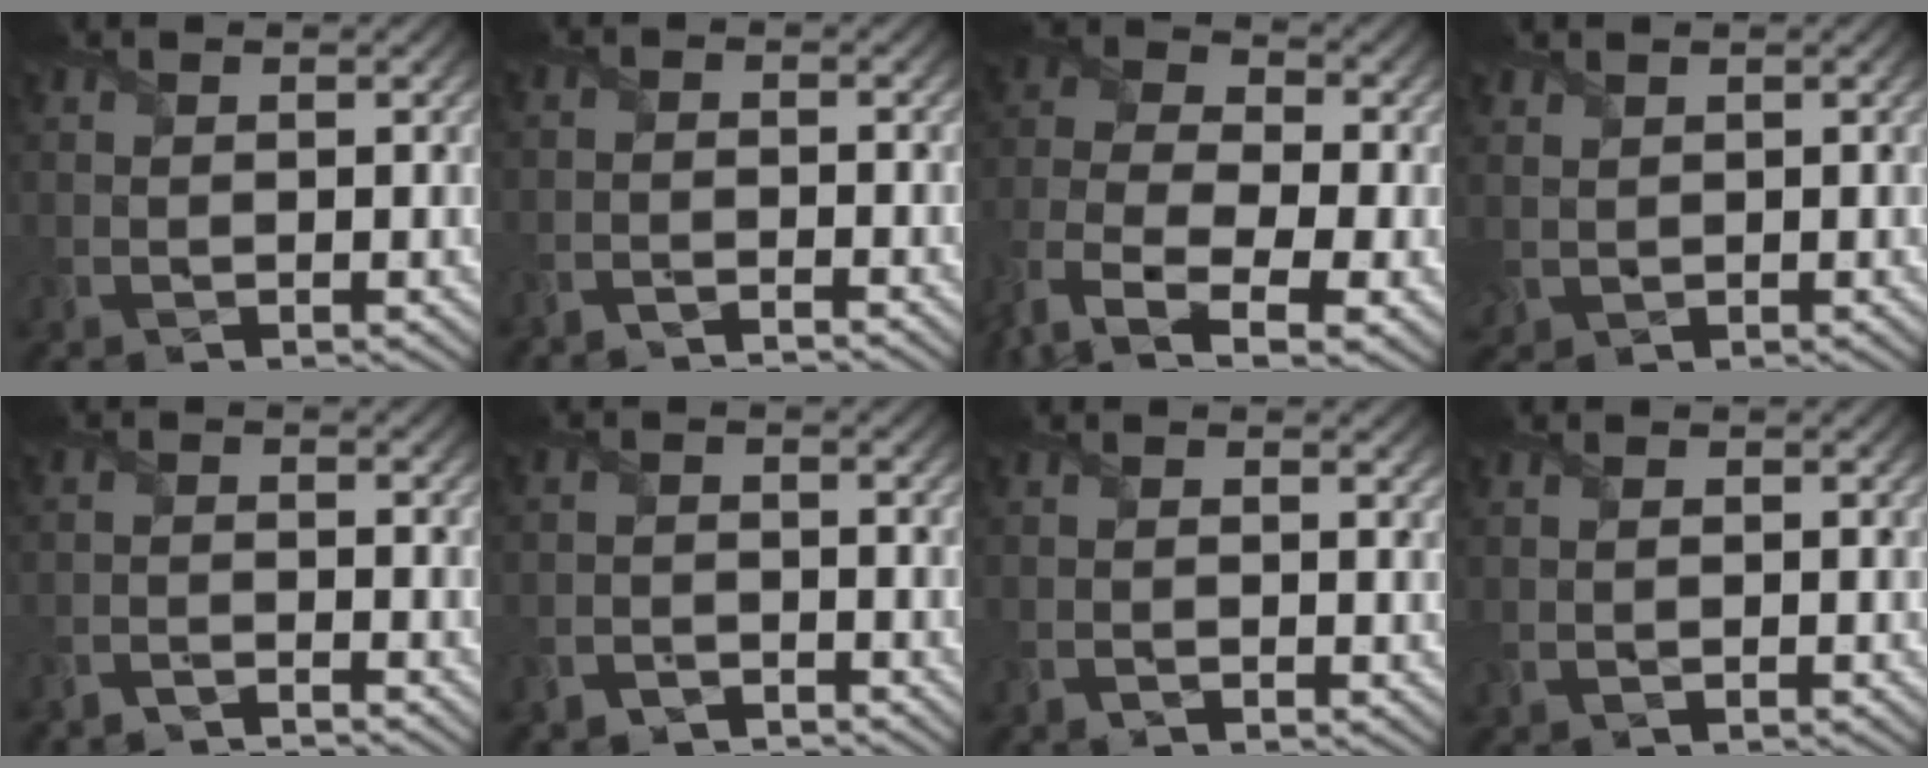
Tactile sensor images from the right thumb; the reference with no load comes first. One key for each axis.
{"total": 2.4, "fx": -2.3, "fy": -0.6, "fz": -0.1, "tx": 0.000, "ty": -0.003, "tz": -0.052}
{"total": 11.1, "fx": -5.9, "fy": 6.8, "fz": 6.5, "tx": -0.182, "ty": -0.014, "tz": -0.115}
{"total": 1.7, "fx": 0.9, "fy": 1.4, "fz": 0.2, "tx": -0.022, "ty": 0.000, "tz": 0.019}
{"total": 2.8, "fx": -2.8, "fy": -0.5, "fz": 0.0, "tx": -0.001, "ty": -0.003, "tz": -0.063}
{"total": 2.6, "fx": -2.5, "fy": 0.5, "fz": 0.1, "tx": -0.001, "ty": 0.001, "tz": -0.058}
{"total": 0.8, "fx": -0.1, "fy": 0.5, "fz": 0.6, "tx": -0.009, "ty": -0.002, "tz": -0.002}
{"total": 0.6, "fx": 0.0, "fy": 0.4, "fz": 0.4, "tx": -0.009, "ty": -0.002, "tz": 0.005}